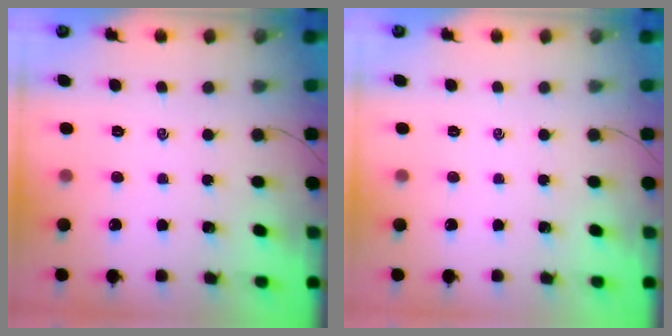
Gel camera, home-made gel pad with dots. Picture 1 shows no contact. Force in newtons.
{"total": 0.0}